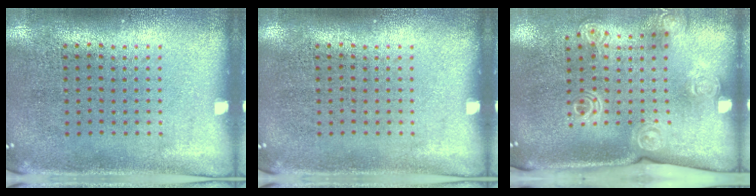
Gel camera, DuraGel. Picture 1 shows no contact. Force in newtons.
{"total": 0.0}
{"total": 1.9, "press": 1.5, "slide": 1.3}